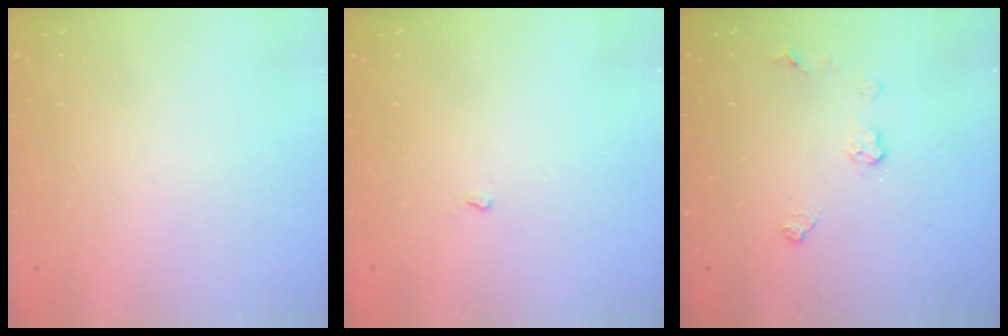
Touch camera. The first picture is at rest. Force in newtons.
{"total": 2.4, "press": 2.3, "slide": 0.5}
{"total": 5.8, "press": 5.7, "slide": 0.5}